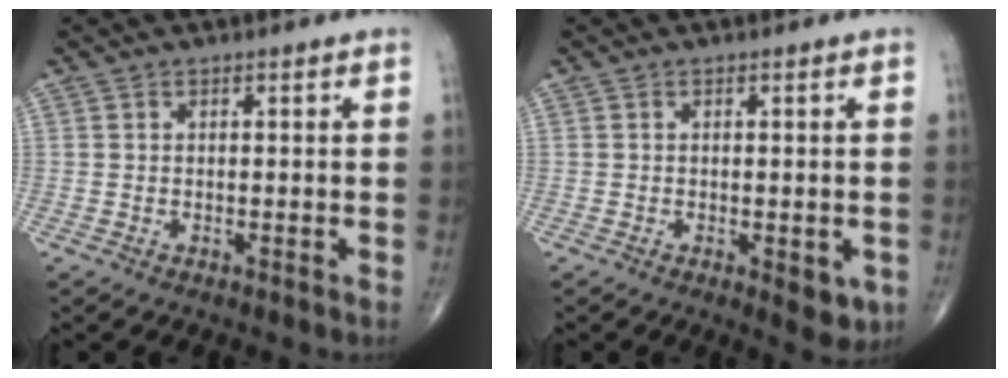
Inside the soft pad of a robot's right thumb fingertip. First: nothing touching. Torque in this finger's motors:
{"motor_torque": [0.26, 0.62, 0.01, -0.10, 0.09]}